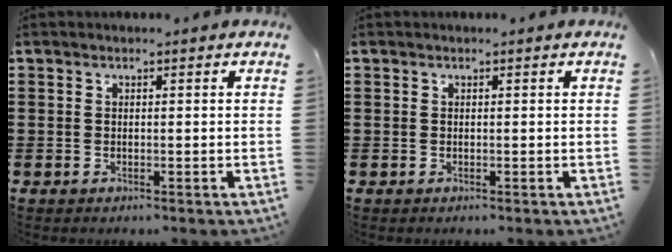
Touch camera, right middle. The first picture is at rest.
{"total": 0.0}